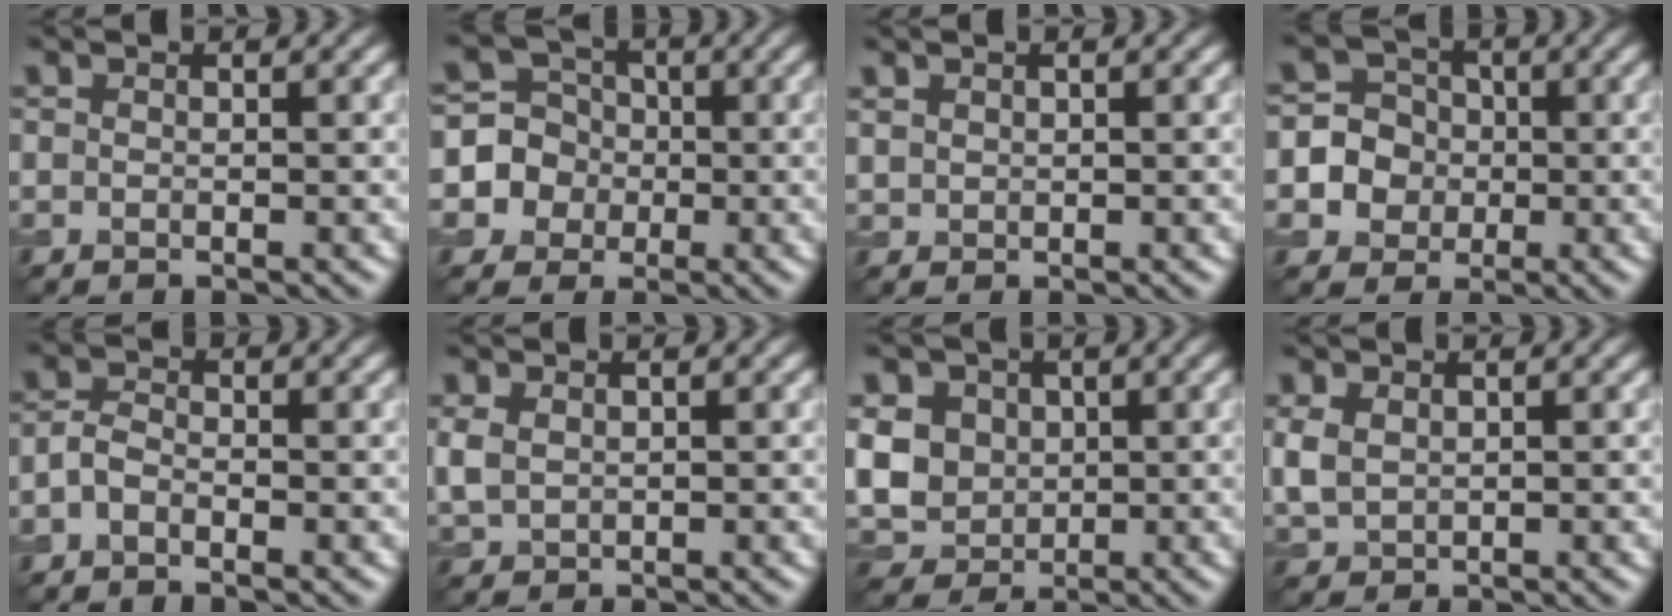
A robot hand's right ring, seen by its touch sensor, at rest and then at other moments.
{"total": 5.0, "force": [-0.9, 4.9, 0.1], "torque": [0.015, 0.034, -0.033]}
{"total": 0.8, "force": [0.5, 0.1, -0.6], "torque": [0.007, 0.009, 0.020]}
{"total": 5.6, "force": [-0.9, 5.5, 0.7], "torque": [-0.004, 0.030, -0.036]}
{"total": 1.1, "force": [-0.8, 0.4, 0.6], "torque": [-0.018, 0.010, -0.018]}
{"total": 1.3, "force": [0.4, 1.1, 0.6], "torque": [-0.026, 0.007, 0.020]}
{"total": 6.9, "force": [1.1, 6.1, 3.1], "torque": [-0.076, 0.026, 0.014]}
{"total": 1.7, "force": [0.5, 1.4, 0.8], "torque": [-0.032, 0.008, 0.022]}